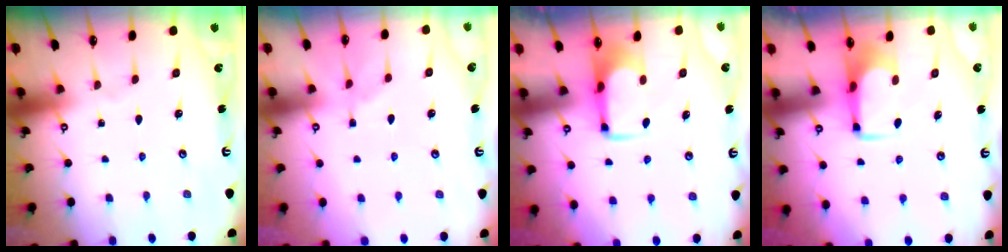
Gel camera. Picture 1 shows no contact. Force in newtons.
{"total": 1.2, "press": 0.6, "slide": 1.1}
{"total": 1.7, "press": 1.7, "slide": 0.5}
{"total": 1.5, "press": 1.5, "slide": 0.2}